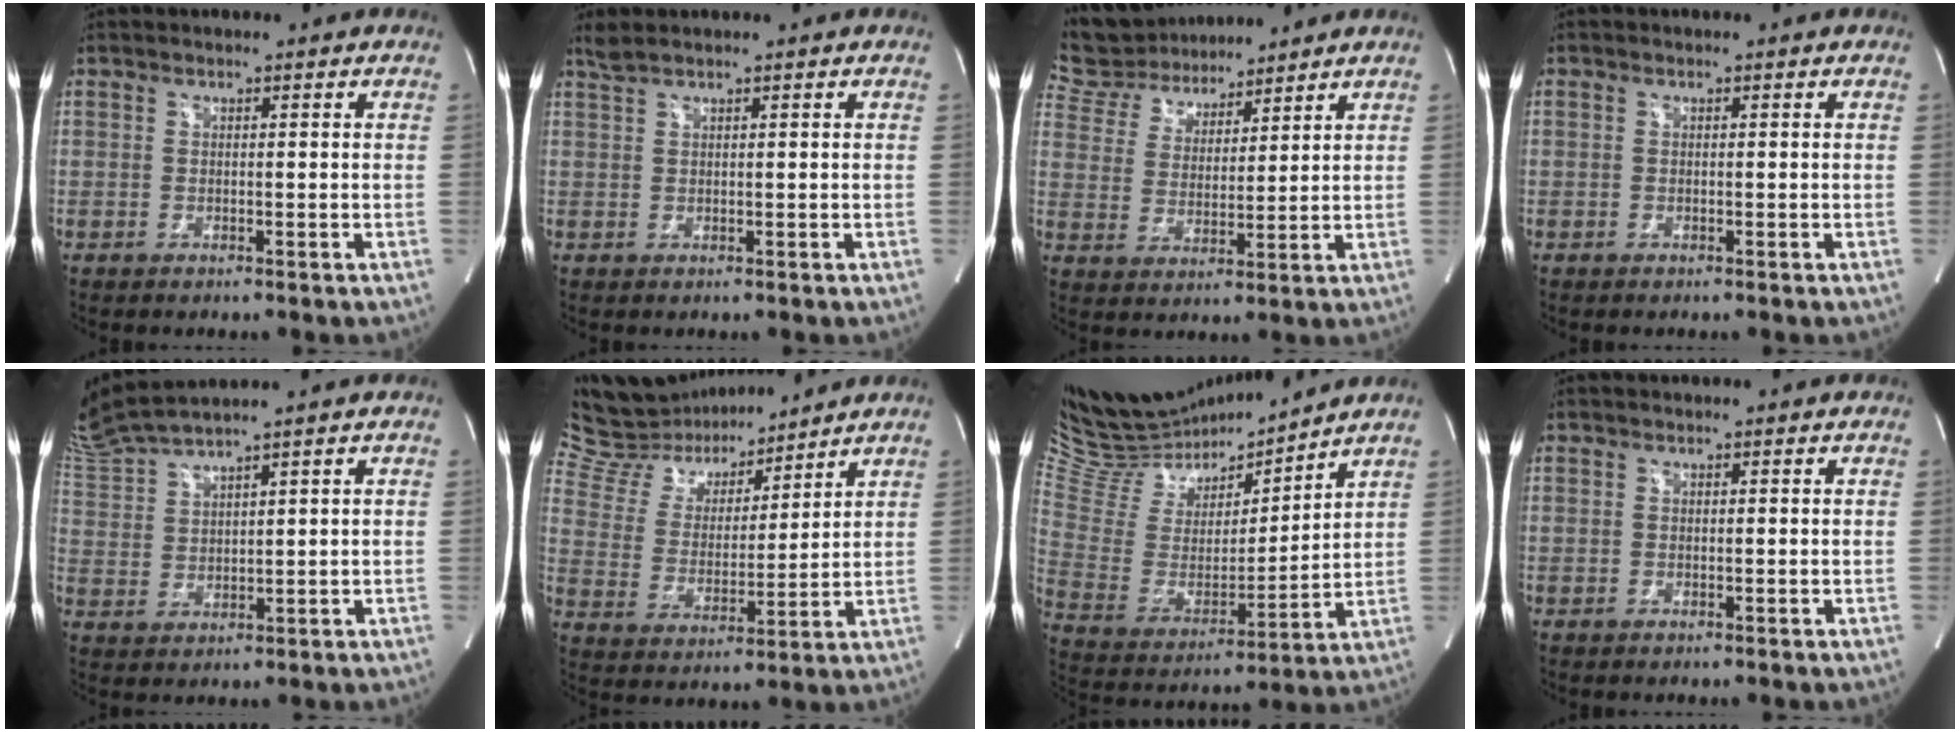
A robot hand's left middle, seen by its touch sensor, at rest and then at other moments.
{"total": 1.4, "force": [1.2, -0.2, 0.6], "torque": [-0.014, 0.005, 0.027]}
{"total": 11.7, "force": [11.0, 3.4, 2.4], "torque": [-0.055, 0.030, 0.202]}
{"total": 0.0}
{"total": 7.6, "force": [7.0, -1.6, 2.4], "torque": [-0.071, 0.005, 0.154]}
{"total": 18.5, "force": [17.0, 5.0, 5.4], "torque": [-0.109, 0.023, 0.292]}
{"total": 19.0, "force": [17.8, 4.1, 5.1], "torque": [-0.098, -0.021, 0.318]}
{"total": 0.0}